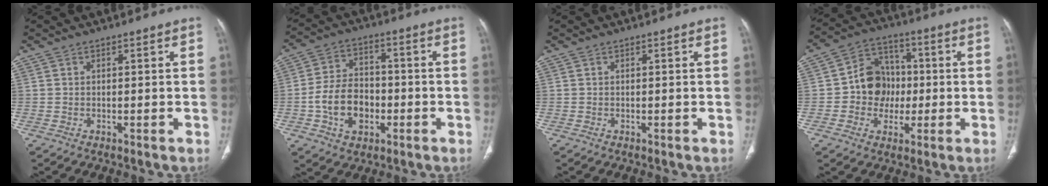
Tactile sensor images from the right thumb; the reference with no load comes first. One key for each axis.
{"total": 11.4, "fx": -3.0, "fy": 8.3, "fz": 7.2, "tx": -0.109, "ty": 0.026, "tz": -0.051}
{"total": 0.0}
{"total": 10.6, "fx": -0.7, "fy": 9.3, "fz": 5.0, "tx": -0.032, "ty": 0.025, "tz": -0.020}